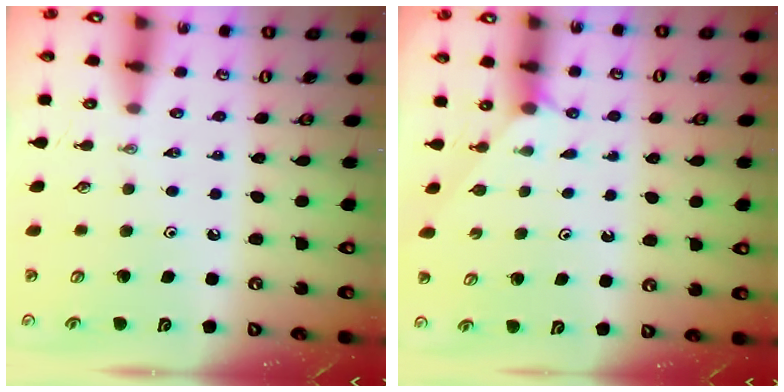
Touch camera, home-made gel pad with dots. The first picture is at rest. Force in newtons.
{"total": 3.0, "press": 2.9, "slide": 0.3}